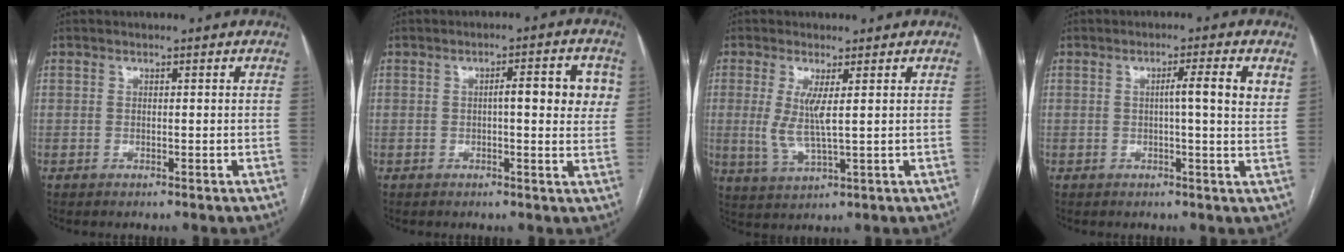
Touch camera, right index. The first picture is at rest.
{"total": 6.8, "force": [1.1, 1.4, 6.6], "torque": [-0.086, 0.014, 0.010]}
{"total": 5.3, "force": [0.9, 0.4, 5.2], "torque": [-0.119, -0.011, 0.024]}
{"total": 5.3, "force": [1.5, -0.2, 5.1], "torque": [-0.074, 0.005, 0.017]}